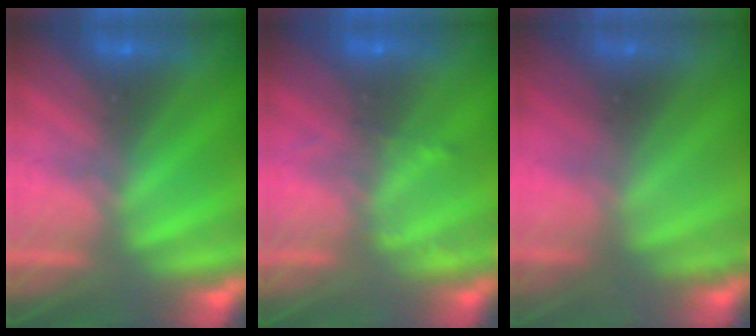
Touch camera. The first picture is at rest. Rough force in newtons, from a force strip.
{"total": 2.3}
{"total": 2.2}